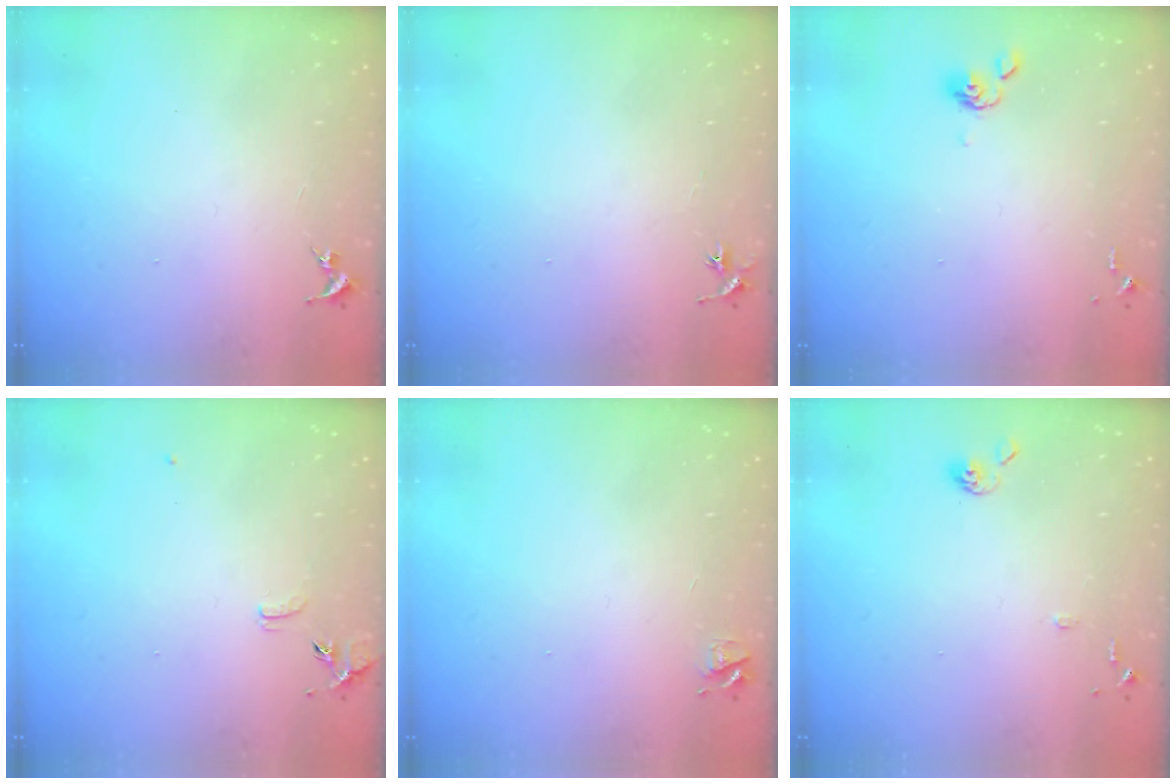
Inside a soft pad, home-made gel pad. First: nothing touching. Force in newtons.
{"total": 2.9, "press": 2.9, "slide": 0.3}
{"total": 4.9, "press": 4.8, "slide": 0.9}
{"total": 6.9, "press": 6.9, "slide": 0.6}
{"total": 4.7, "press": 4.7, "slide": 0.6}
{"total": 7.0, "press": 7.0, "slide": 0.7}